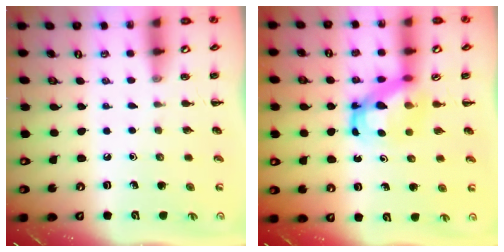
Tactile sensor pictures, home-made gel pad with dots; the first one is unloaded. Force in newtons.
{"total": 5.2, "press": 5.2, "slide": 0.7}